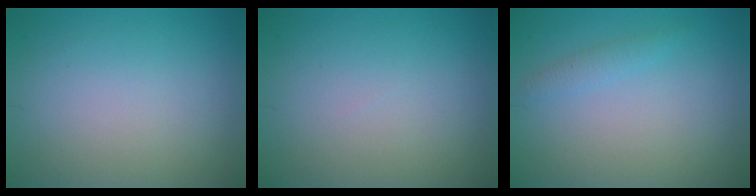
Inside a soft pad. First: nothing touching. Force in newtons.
{"total": 0.0}
{"total": 1.1, "press": 1.1, "slide": 0.1}